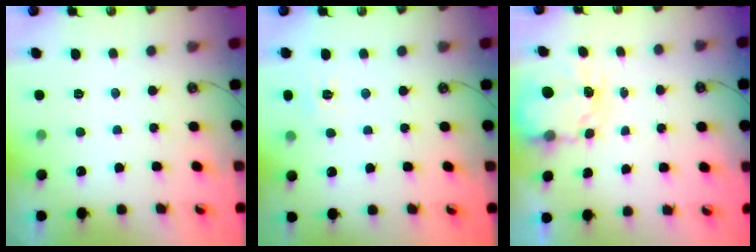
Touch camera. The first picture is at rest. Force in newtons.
{"total": 4.9, "press": 4.9, "slide": 0.5}
{"total": 3.9, "press": 3.9, "slide": 0.0}